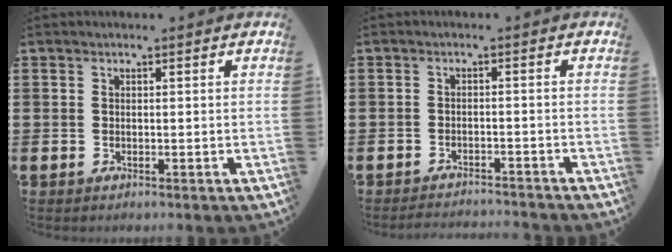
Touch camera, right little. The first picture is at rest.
{"total": 1.7, "force": [-1.7, -0.1, -0.1], "torque": [-0.003, 0.005, -0.036]}